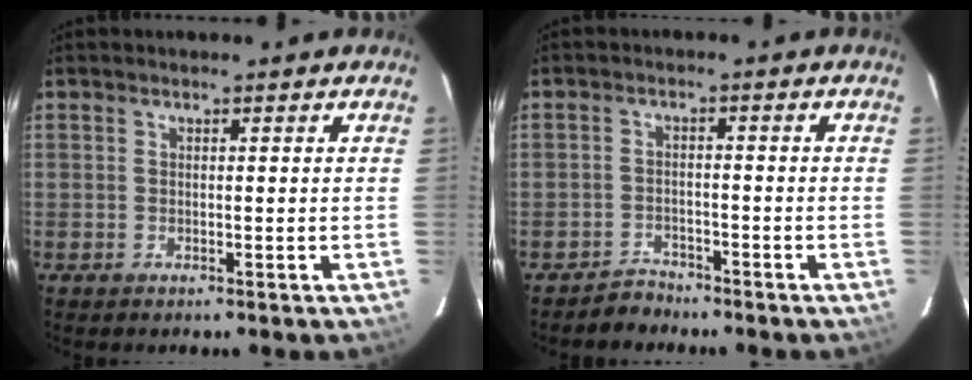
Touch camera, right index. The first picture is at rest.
{"total": 3.2, "force": [-2.8, 1.5, -0.2], "torque": [0.001, 0.010, -0.048]}